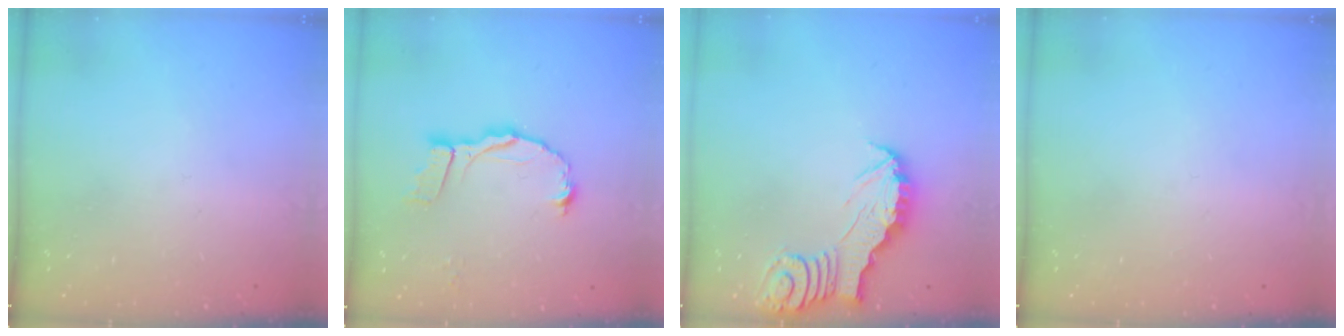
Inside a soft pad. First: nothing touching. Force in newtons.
{"total": 10.6, "press": 10.4, "slide": 1.7}
{"total": 2.8, "press": 2.8, "slide": 0.2}
{"total": 0.0}